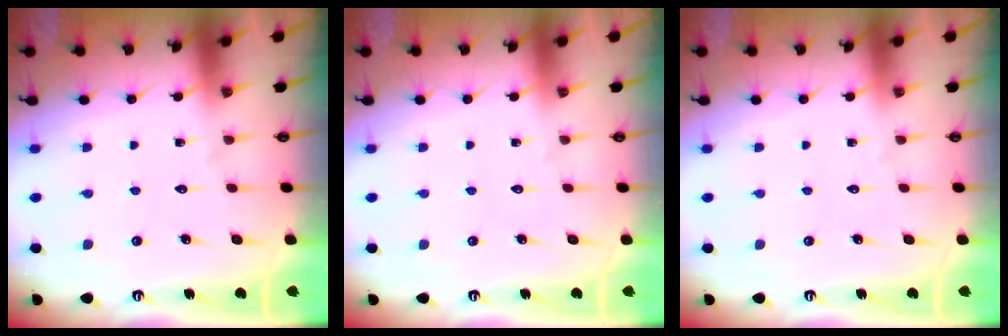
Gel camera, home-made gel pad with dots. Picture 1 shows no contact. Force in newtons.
{"total": 0.0}
{"total": 0.0}